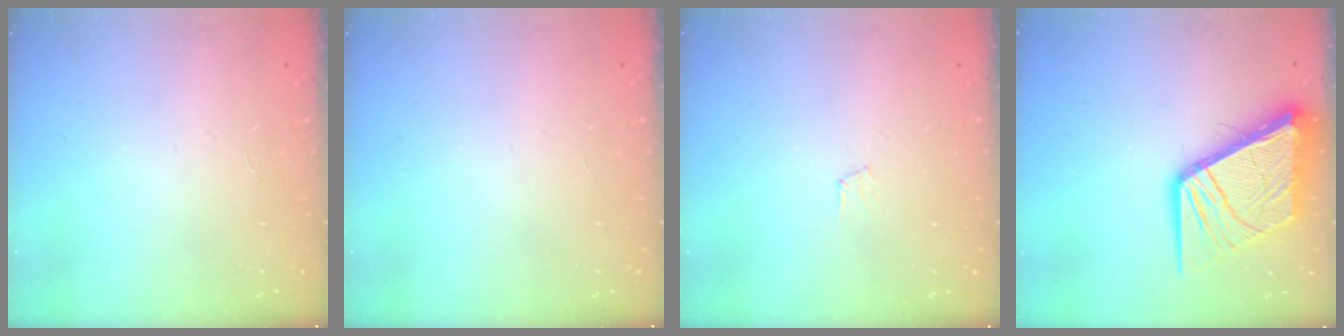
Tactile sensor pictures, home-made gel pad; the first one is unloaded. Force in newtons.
{"total": 0.0}
{"total": 3.7, "press": 3.7, "slide": 0.4}
{"total": 16.0, "press": 15.9, "slide": 2.0}